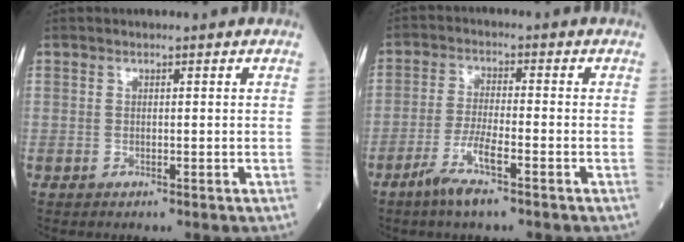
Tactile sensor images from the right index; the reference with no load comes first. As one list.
[{"total": 6.0, "force": [-3.7, 0.3, 4.8], "torque": [-0.097, -0.008, -0.072]}]